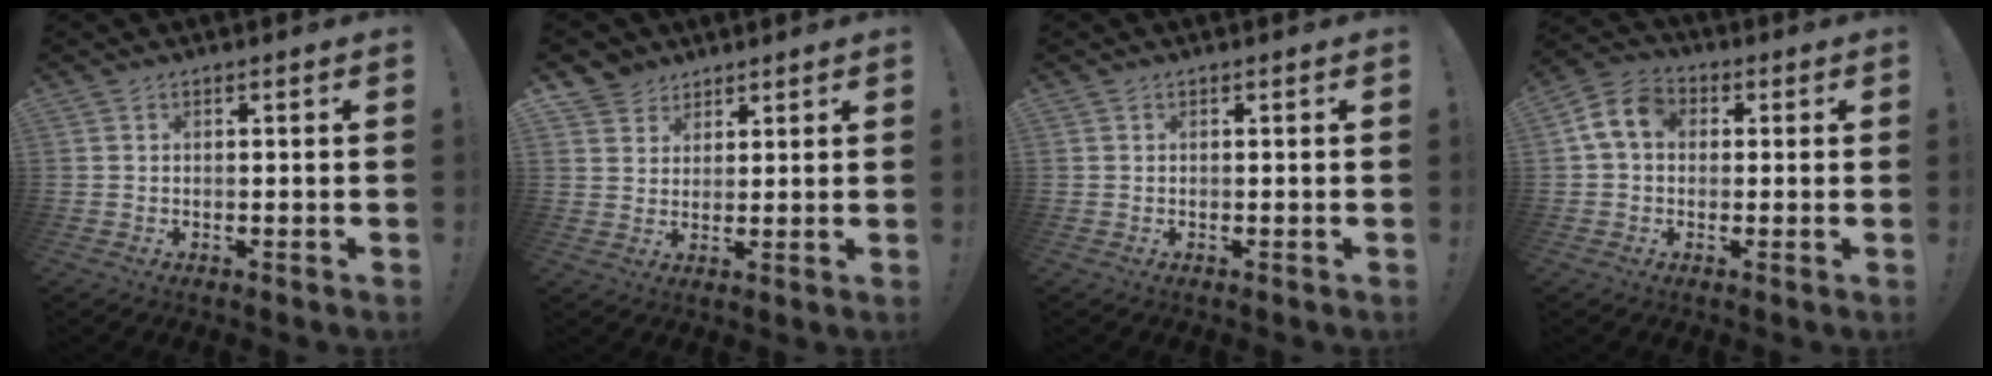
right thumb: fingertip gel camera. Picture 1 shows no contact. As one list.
[{"total": 5.0, "force": [3.7, 3.3, -0.1], "torque": [0.002, -0.029, 0.072]}, {"total": 0.0}, {"total": 9.0, "force": [1.8, 6.6, 5.8], "torque": [-0.105, 0.010, 0.039]}]